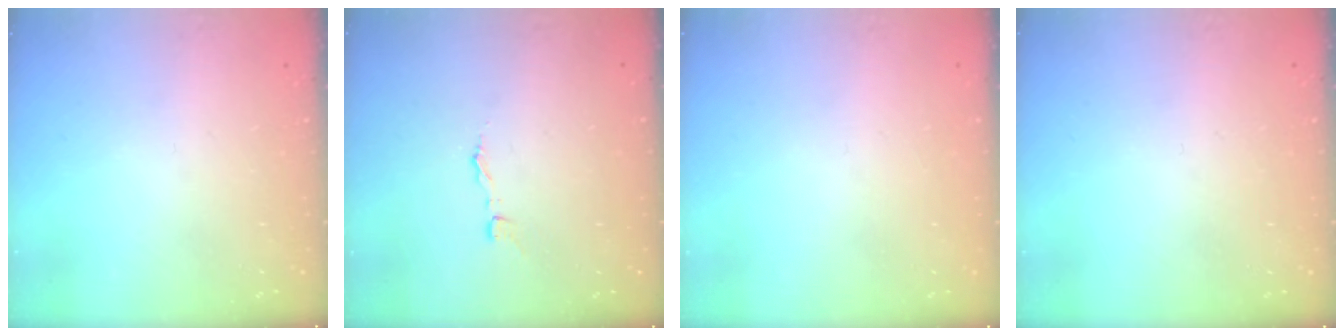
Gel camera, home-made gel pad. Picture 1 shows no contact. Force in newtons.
{"total": 1.7, "press": 1.7, "slide": 0.1}
{"total": 0.0}
{"total": 0.0}